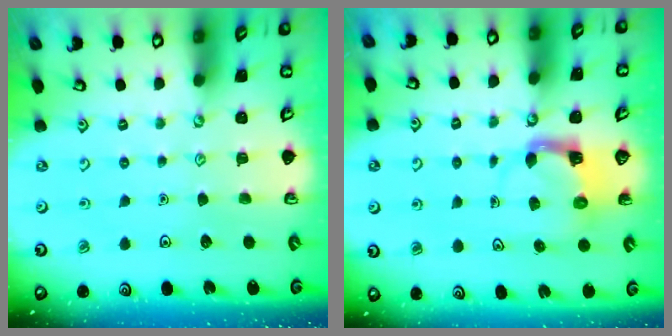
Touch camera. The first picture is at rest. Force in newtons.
{"total": 3.9, "press": 3.9, "slide": 0.7}